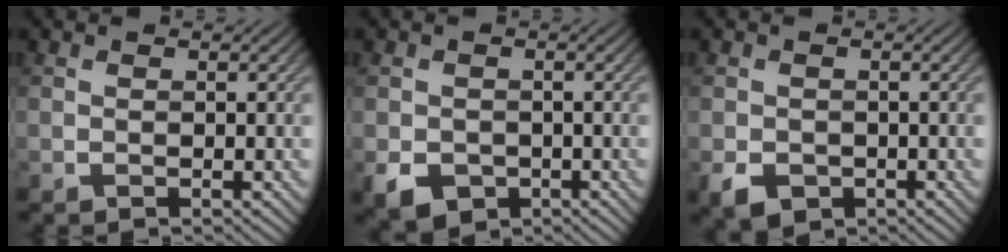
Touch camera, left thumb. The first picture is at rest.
{"total": 4.0, "force": [-1.8, 3.2, 1.7], "torque": [-0.037, -0.017, -0.035]}
{"total": 3.3, "force": [-1.5, 2.5, 1.4], "torque": [-0.033, -0.015, -0.030]}